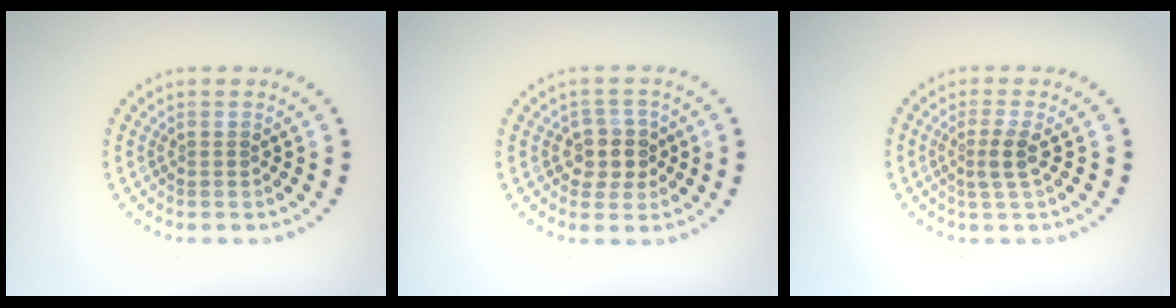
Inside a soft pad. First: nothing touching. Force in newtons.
{"total": 2.8, "press": 2.5, "slide": 1.3}
{"total": 1.9, "press": 1.4, "slide": 1.2}